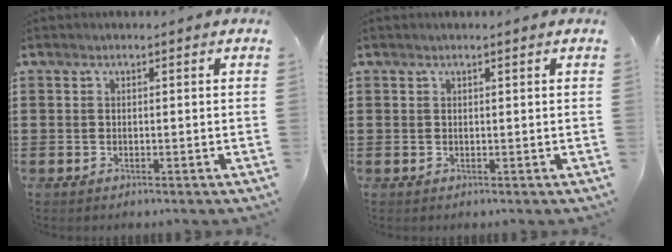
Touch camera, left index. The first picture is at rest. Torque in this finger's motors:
{"motor_torque": [0.12, -0.10, -0.03, 0.01]}